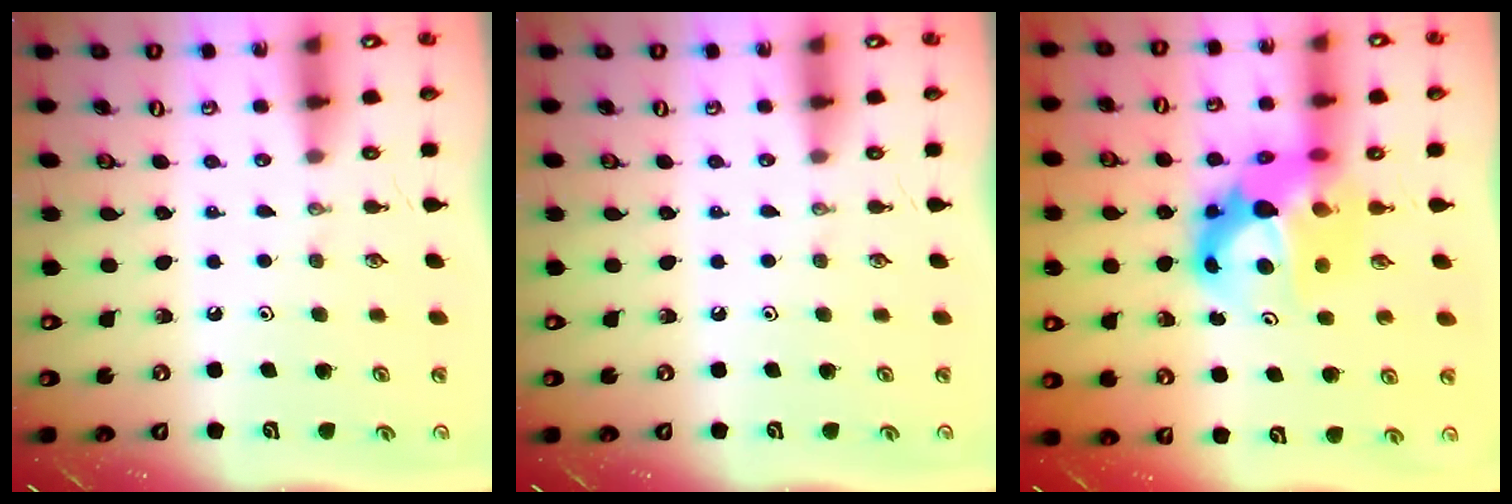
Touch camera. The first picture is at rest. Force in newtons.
{"total": 0.0}
{"total": 11.1, "press": 11.0, "slide": 0.7}